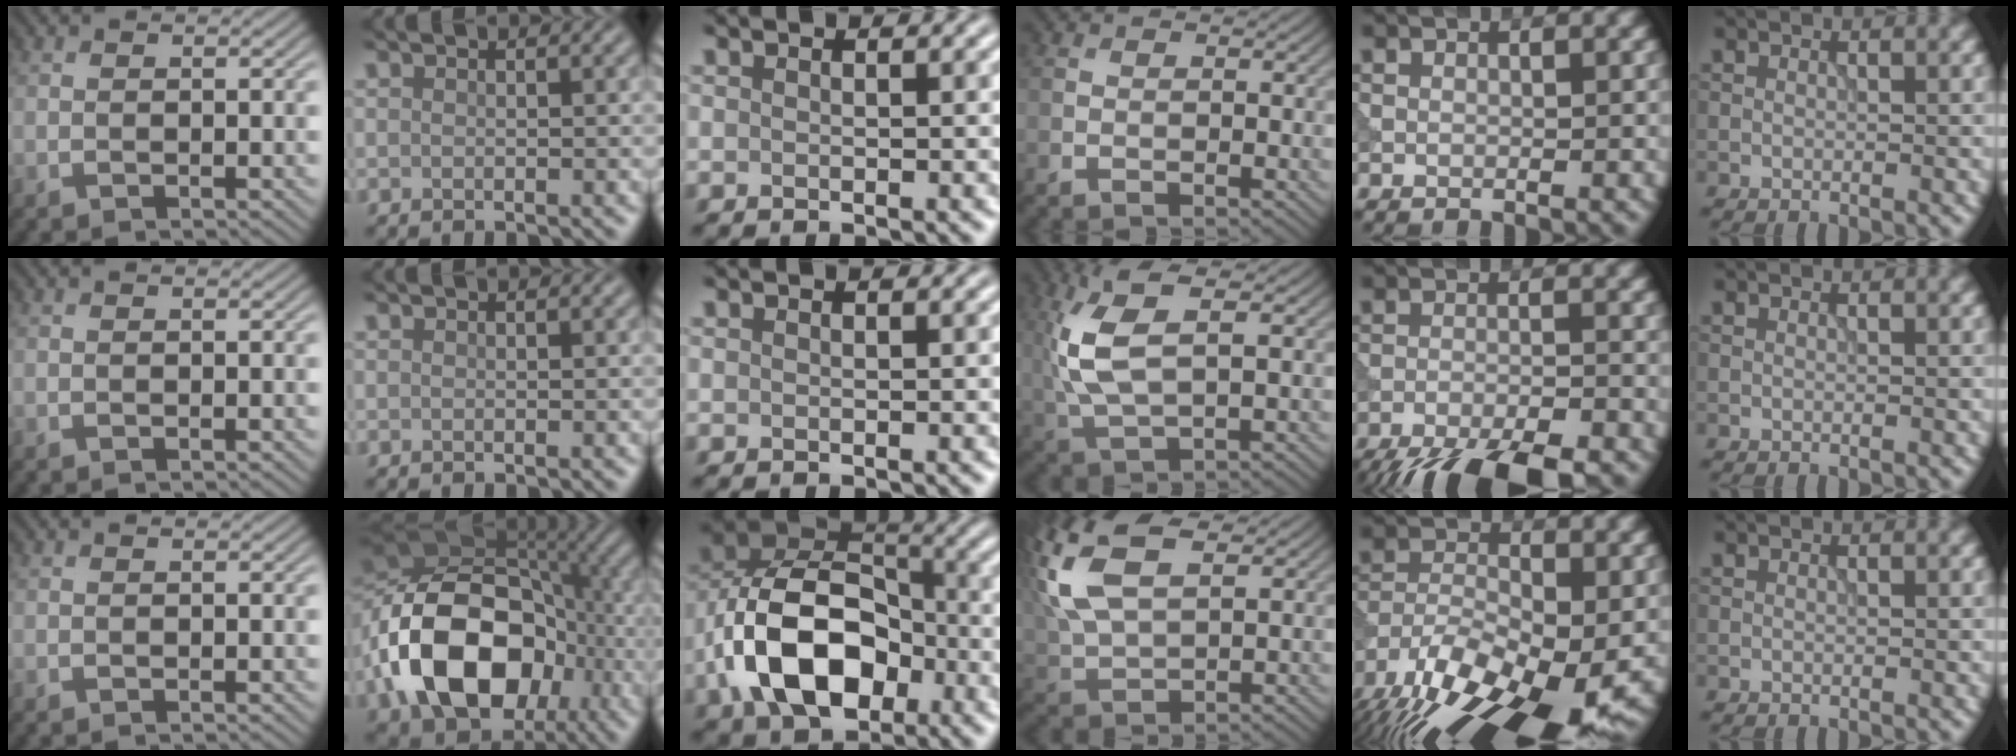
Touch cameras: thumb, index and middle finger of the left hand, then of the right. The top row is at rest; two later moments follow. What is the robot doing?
{"motion": "insert", "object": "power adapter"}